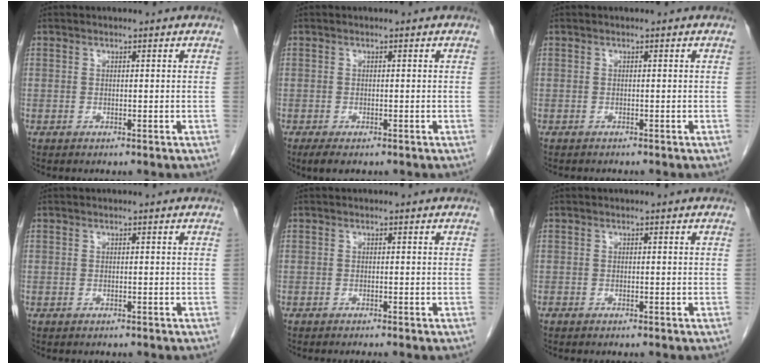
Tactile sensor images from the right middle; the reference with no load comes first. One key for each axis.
{"total": 2.7, "fx": -1.9, "fy": 1.0, "fz": 1.7, "tx": -0.032, "ty": -0.006, "tz": -0.026}
{"total": 1.4, "fx": -1.3, "fy": 0.3, "fz": 0.4, "tx": -0.013, "ty": -0.003, "tz": -0.014}
{"total": 0.7, "fx": -0.6, "fy": 0.2, "fz": 0.1, "tx": -0.011, "ty": -0.002, "tz": -0.010}
{"total": 1.2, "fx": -1.0, "fy": -0.3, "fz": 0.4, "tx": -0.005, "ty": 0.001, "tz": -0.015}
{"total": 1.2, "fx": -1.1, "fy": 0.2, "fz": 0.5, "tx": -0.009, "ty": -0.001, "tz": -0.014}